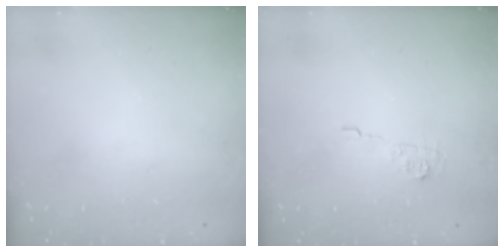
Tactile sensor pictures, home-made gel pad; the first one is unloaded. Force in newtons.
{"total": 5.1, "press": 5.1, "slide": 0.2}